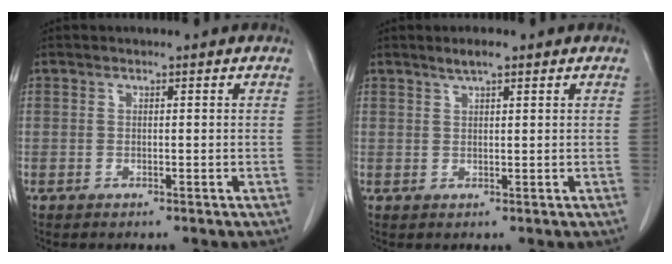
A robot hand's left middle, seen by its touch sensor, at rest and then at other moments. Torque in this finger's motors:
{"motor_torque": [0.38, -0.34, 0.00, 0.02]}